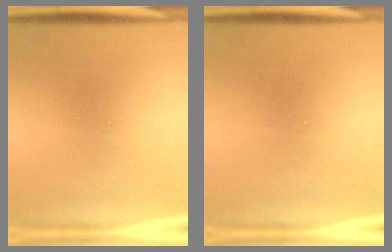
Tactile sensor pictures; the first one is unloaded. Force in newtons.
{"total": 0.0}